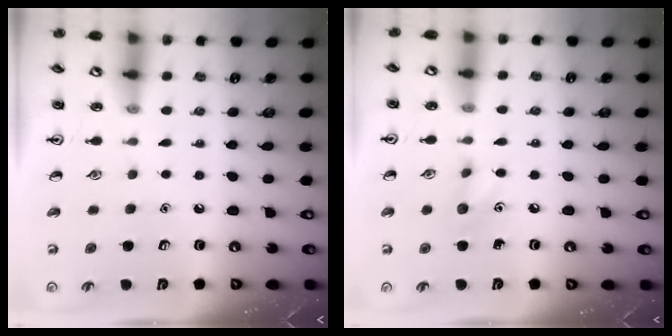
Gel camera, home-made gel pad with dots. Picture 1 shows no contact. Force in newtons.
{"total": 6.1, "press": 5.8, "slide": 1.6}